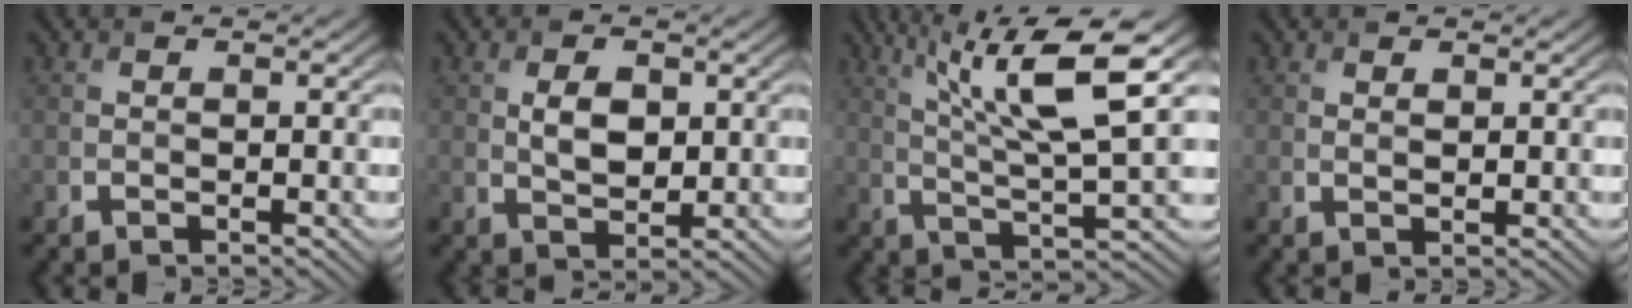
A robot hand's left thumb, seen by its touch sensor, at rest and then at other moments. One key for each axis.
{"total": 4.0, "fx": 0.7, "fy": 2.3, "fz": 3.2, "tx": -0.063, "ty": 0.001, "tz": 0.014}
{"total": 12.5, "fx": 5.6, "fy": 2.5, "fz": 10.9, "tx": -0.201, "ty": 0.007, "tz": 0.104}
{"total": 0.9, "fx": 0.7, "fy": 0.2, "fz": 0.5, "tx": -0.012, "ty": -0.001, "tz": 0.016}